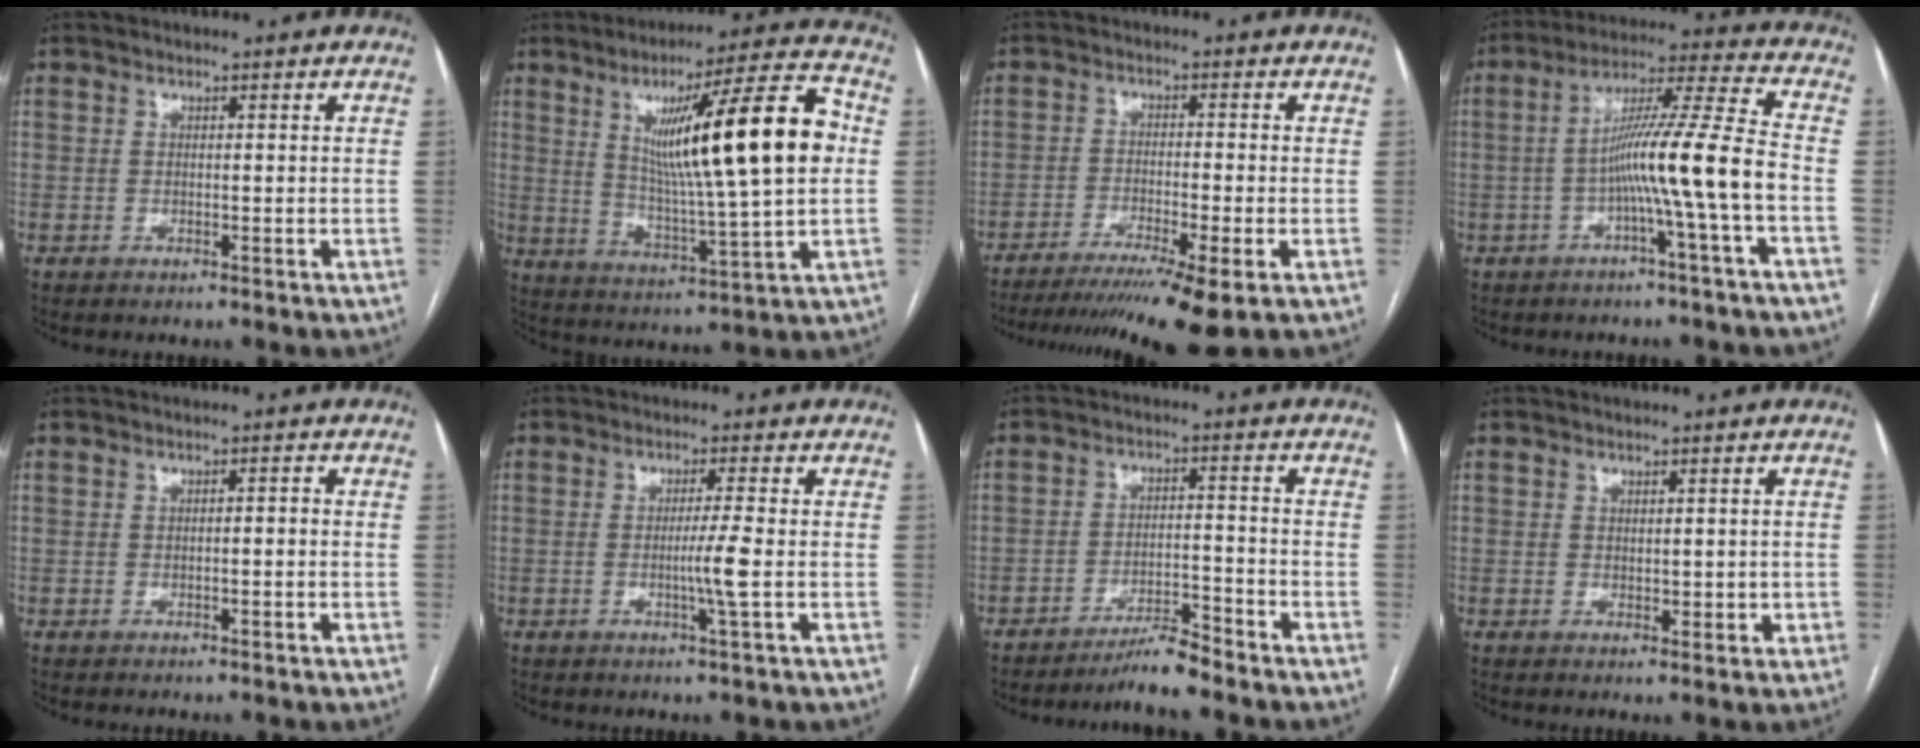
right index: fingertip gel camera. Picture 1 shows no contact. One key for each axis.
{"total": 20.3, "fx": 3.7, "fy": 0.8, "fz": 19.9, "tx": -0.309, "ty": 0.008, "tz": 0.052}
{"total": 11.7, "fx": -8.5, "fy": -0.2, "fz": 8.0, "tx": -0.127, "ty": -0.023, "tz": -0.135}
{"total": 11.8, "fx": -3.1, "fy": -1.7, "fz": 11.2, "tx": -0.196, "ty": 0.018, "tz": -0.056}
{"total": 1.0, "fx": -0.2, "fy": 0.2, "fz": 0.9, "tx": -0.015, "ty": 0.003, "tz": -0.002}
{"total": 4.0, "fx": -0.8, "fy": -1.0, "fz": 3.7, "tx": -0.066, "ty": -0.007, "tz": -0.013}
{"total": 4.9, "fx": -4.6, "fy": -0.4, "fz": 1.7, "tx": -0.024, "ty": -0.011, "tz": -0.082}
{"total": 1.9, "fx": 0.1, "fy": 1.4, "fz": 1.4, "tx": -0.017, "ty": 0.002, "tz": 0.005}